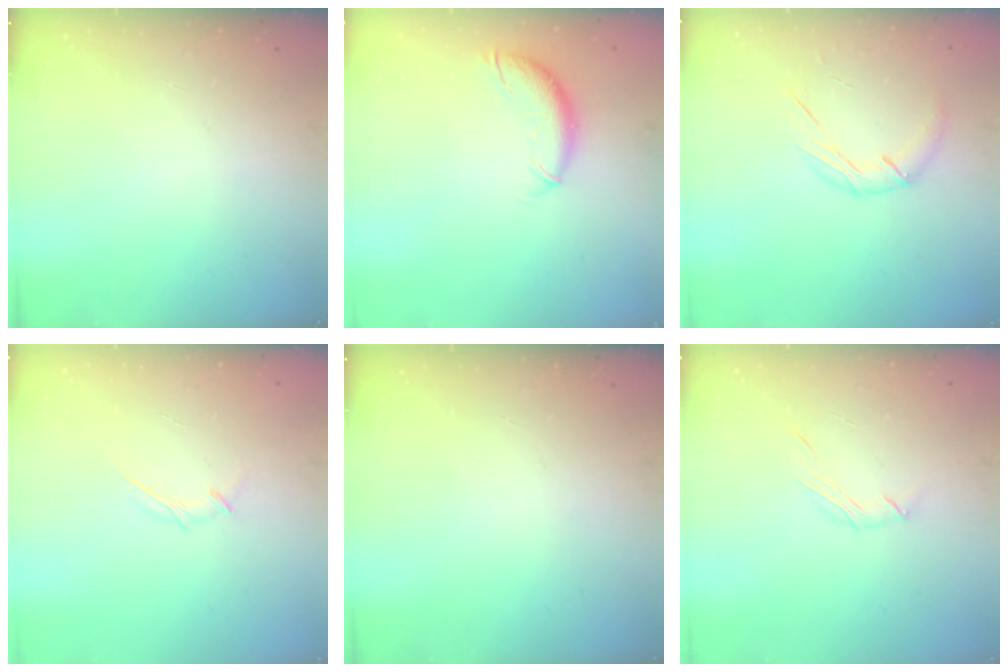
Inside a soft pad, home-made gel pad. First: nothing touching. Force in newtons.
{"total": 9.9, "press": 9.8, "slide": 1.4}
{"total": 9.1, "press": 9.1, "slide": 0.6}
{"total": 3.8, "press": 3.7, "slide": 0.7}
{"total": 0.0}
{"total": 5.7, "press": 5.6, "slide": 1.1}